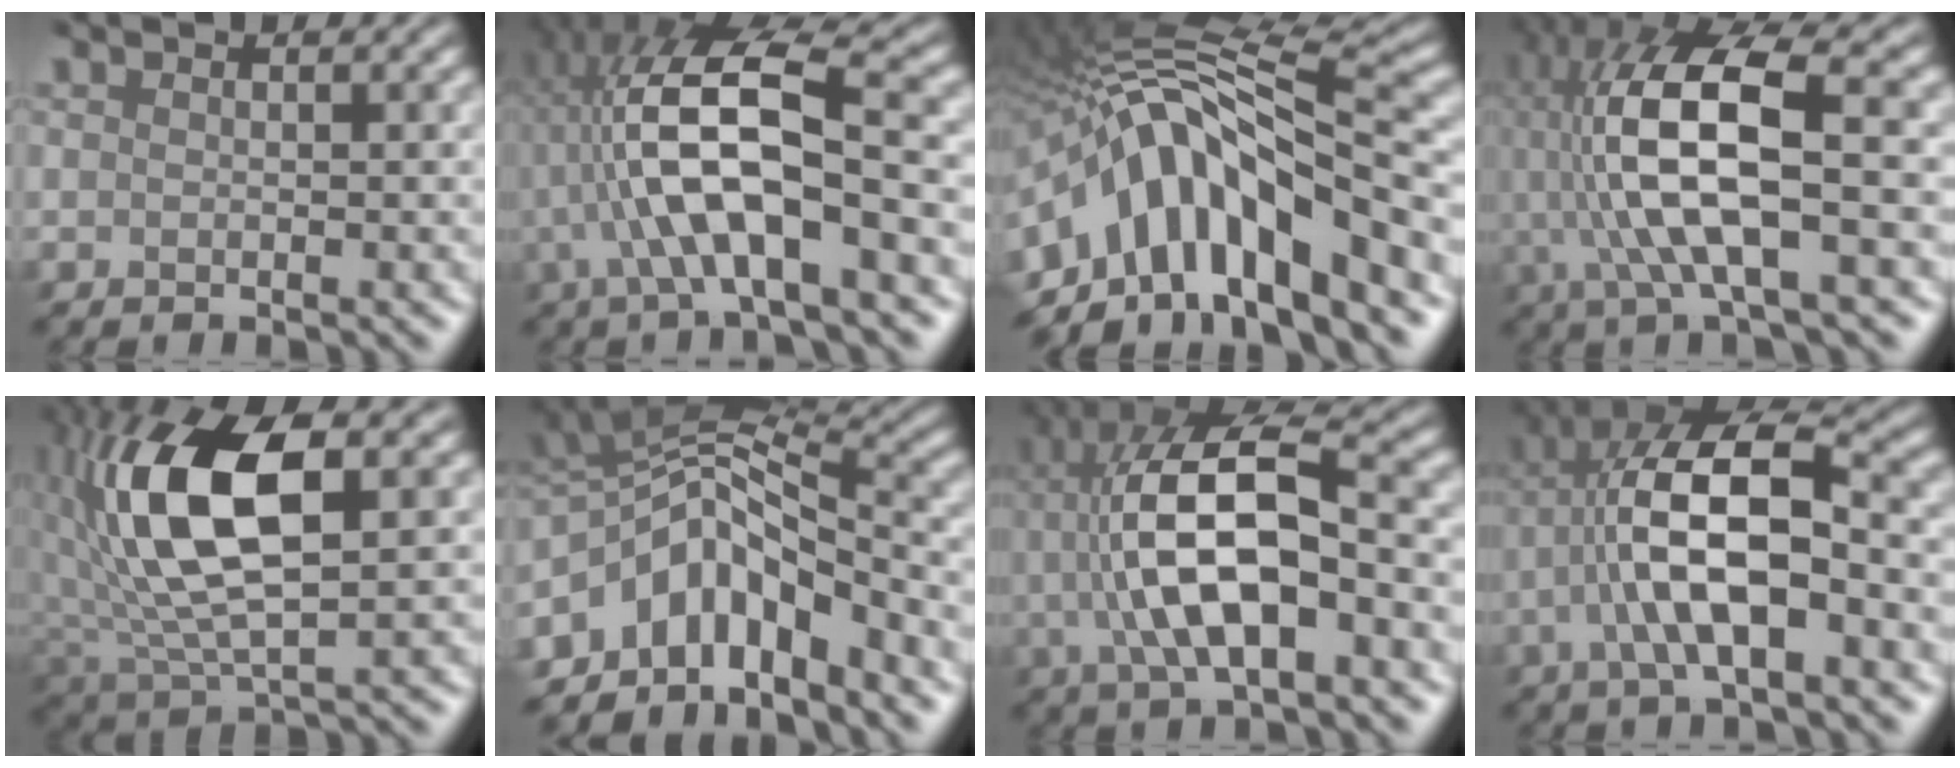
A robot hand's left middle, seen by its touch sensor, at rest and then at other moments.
{"total": 8.8, "force": [-0.6, 2.3, 8.5], "torque": [-0.162, 0.023, -0.009]}
{"total": 13.4, "force": [-4.0, 4.9, 11.8], "torque": [-0.185, 0.028, -0.061]}
{"total": 10.6, "force": [0.4, 2.7, 10.3], "torque": [-0.210, 0.018, 0.009]}
{"total": 10.6, "force": [2.7, 4.5, 9.2], "torque": [-0.196, 0.016, 0.051]}
{"total": 8.9, "force": [-3.4, 4.3, 7.1], "torque": [-0.120, 0.022, -0.064]}
{"total": 9.9, "force": [-0.6, 3.4, 9.3], "torque": [-0.178, 0.026, -0.011]}
{"total": 9.3, "force": [-0.9, 3.5, 8.6], "torque": [-0.172, 0.021, -0.015]}